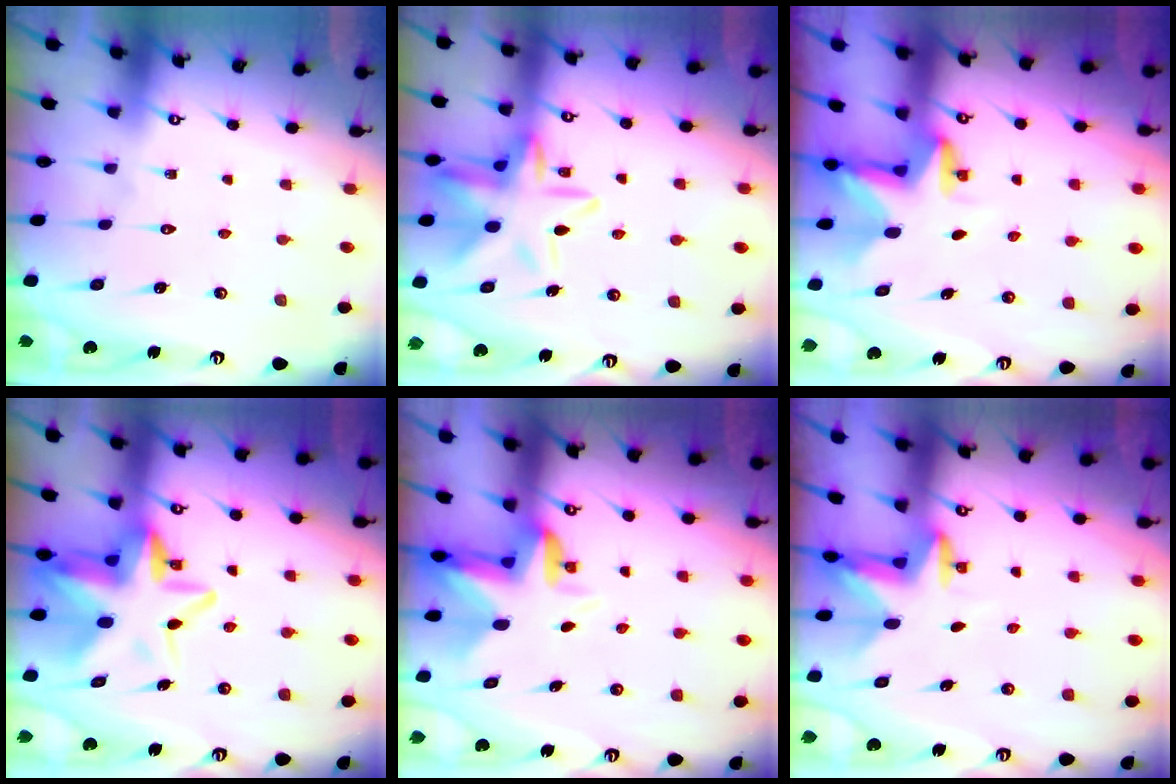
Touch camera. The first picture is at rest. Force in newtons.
{"total": 12.5, "press": 12.4, "slide": 0.7}
{"total": 2.9, "press": 2.9, "slide": 0.1}
{"total": 12.2, "press": 11.9, "slide": 2.5}
{"total": 3.4, "press": 3.3, "slide": 0.7}
{"total": 2.9, "press": 2.9, "slide": 0.5}